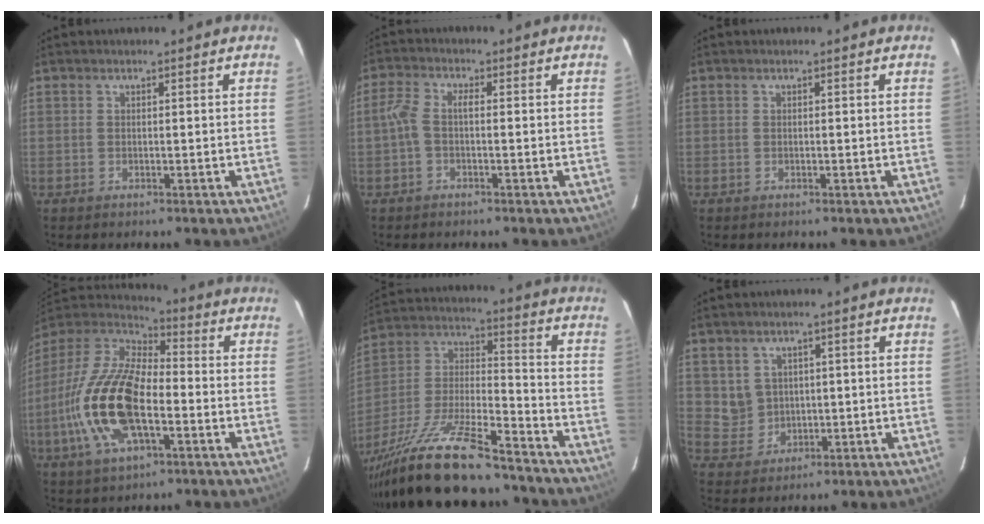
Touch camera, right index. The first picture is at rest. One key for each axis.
{"total": 3.5, "fx": -0.7, "fy": 1.6, "fz": 3.0, "tx": -0.068, "ty": 0.011, "tz": -0.019}
{"total": 0.0}
{"total": 20.3, "fx": -5.0, "fy": 8.9, "fz": 17.5, "tx": -0.372, "ty": -0.012, "tz": -0.098}
{"total": 24.9, "fx": -19.6, "fy": 5.5, "fz": 14.4, "tx": -0.282, "ty": -0.034, "tz": -0.324}
{"total": 5.1, "fx": 1.5, "fy": 4.7, "fz": 1.1, "tx": -0.023, "ty": 0.008, "tz": 0.045}